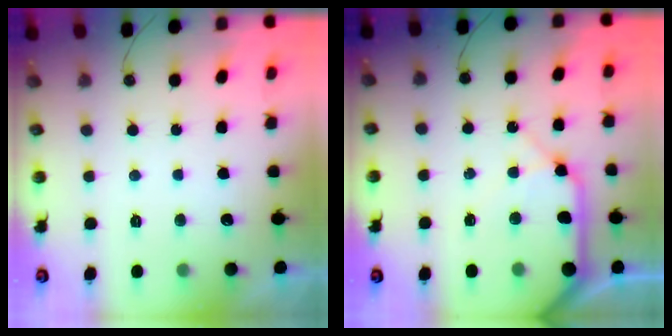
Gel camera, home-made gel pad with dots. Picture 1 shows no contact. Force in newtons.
{"total": 13.1, "press": 13.0, "slide": 1.6}